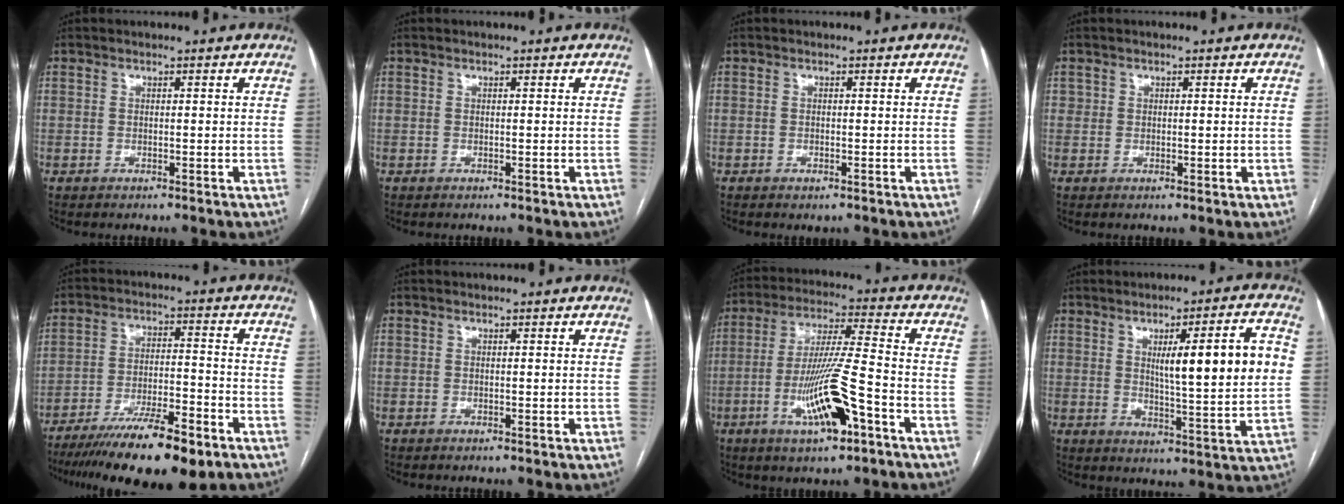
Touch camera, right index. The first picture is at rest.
{"total": 0.0}
{"total": 0.7, "force": [-0.4, 0.3, 0.5], "torque": [-0.007, -0.001, -0.002]}
{"total": 1.4, "force": [0.3, 1.2, 0.6], "torque": [-0.009, 0.003, 0.007]}
{"total": 16.3, "force": [-11.6, 2.7, 11.1], "torque": [-0.167, -0.025, -0.191]}
{"total": 0.0}
{"total": 13.3, "force": [-5.4, 1.4, 12.1], "torque": [-0.235, -0.007, -0.091]}
{"total": 13.3, "force": [2.8, 0.4, 13.0], "torque": [-0.190, 0.001, 0.043]}